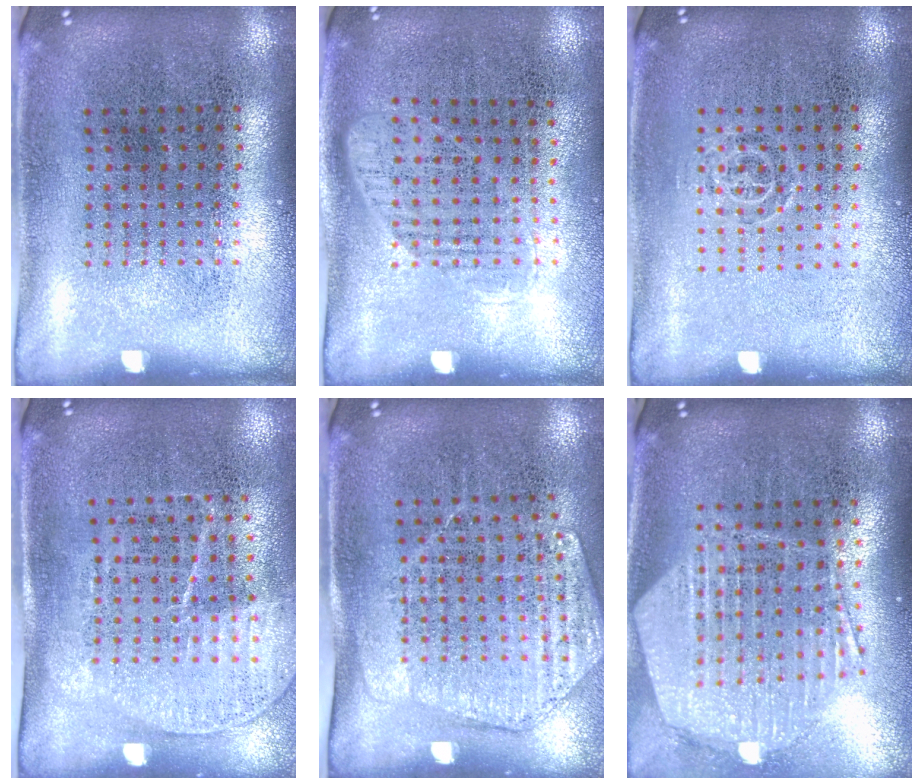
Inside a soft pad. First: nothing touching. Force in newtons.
{"total": 1.1, "press": 0.9, "slide": 0.6}
{"total": 0.7, "press": 0.5, "slide": 0.5}
{"total": 1.5, "press": 1.3, "slide": 0.8}
{"total": 1.6, "press": 1.4, "slide": 0.8}
{"total": 1.8, "press": 1.7, "slide": 0.7}